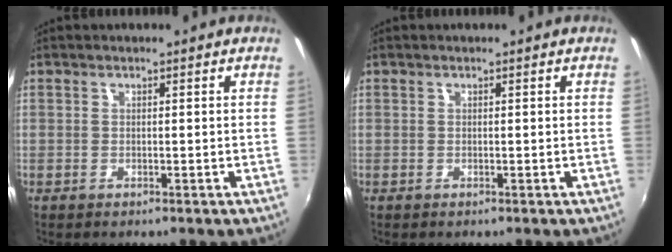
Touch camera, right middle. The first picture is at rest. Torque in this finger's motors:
{"motor_torque": [-0.92, -0.62, -0.01, 0.00]}